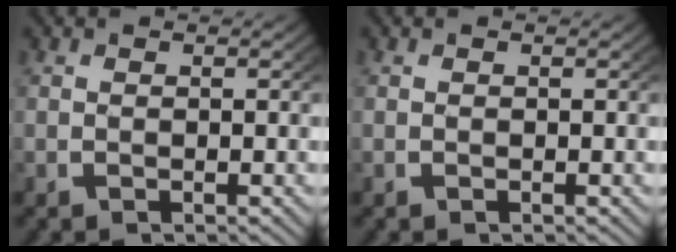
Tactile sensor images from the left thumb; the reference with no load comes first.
{"total": 0.0}